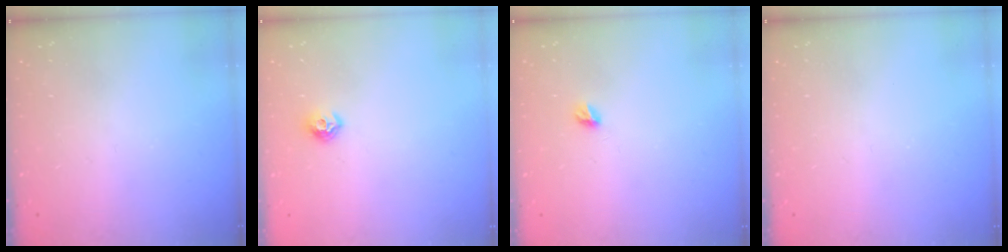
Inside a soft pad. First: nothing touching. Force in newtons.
{"total": 6.5, "press": 6.5, "slide": 0.7}
{"total": 4.9, "press": 4.9, "slide": 0.5}
{"total": 0.0}